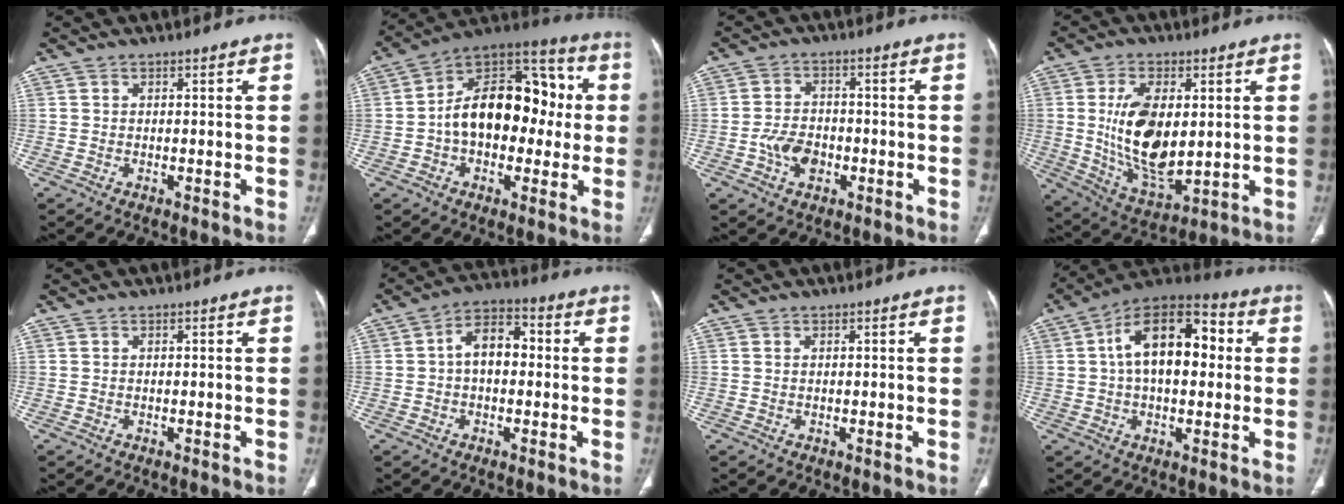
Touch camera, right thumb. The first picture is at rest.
{"total": 20.7, "force": [0.2, 13.3, 15.9], "torque": [-0.207, 0.051, -0.003]}
{"total": 6.3, "force": [-1.9, 4.3, 4.1], "torque": [-0.060, 0.014, -0.035]}
{"total": 15.5, "force": [1.4, 8.2, 13.1], "torque": [-0.225, -0.020, 0.040]}
{"total": 0.0}
{"total": 8.3, "force": [0.3, 5.2, 6.4], "torque": [-0.089, 0.029, -0.005]}
{"total": 0.0}
{"total": 17.4, "force": [2.6, 9.7, 14.2], "torque": [-0.209, 0.035, 0.035]}